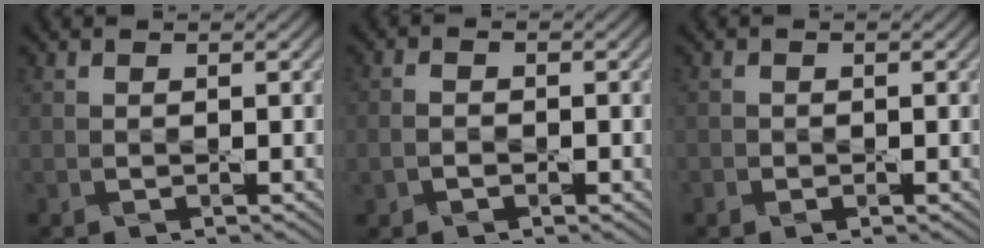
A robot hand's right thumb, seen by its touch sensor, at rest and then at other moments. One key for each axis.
{"total": 2.1, "fx": -0.7, "fy": 1.4, "fz": 1.5, "tx": -0.032, "ty": 0.002, "tz": -0.012}
{"total": 0.8, "fx": -0.5, "fy": 0.6, "fz": 0.3, "tx": -0.006, "ty": -0.004, "tz": -0.009}